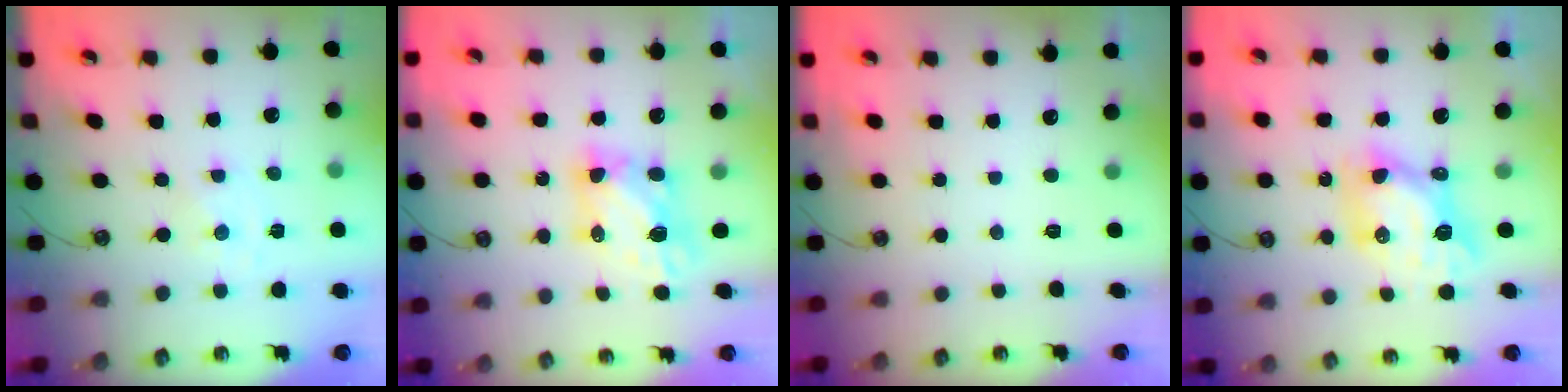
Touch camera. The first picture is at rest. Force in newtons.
{"total": 6.6, "press": 6.5, "slide": 0.7}
{"total": 0.0}
{"total": 8.7, "press": 8.6, "slide": 0.9}